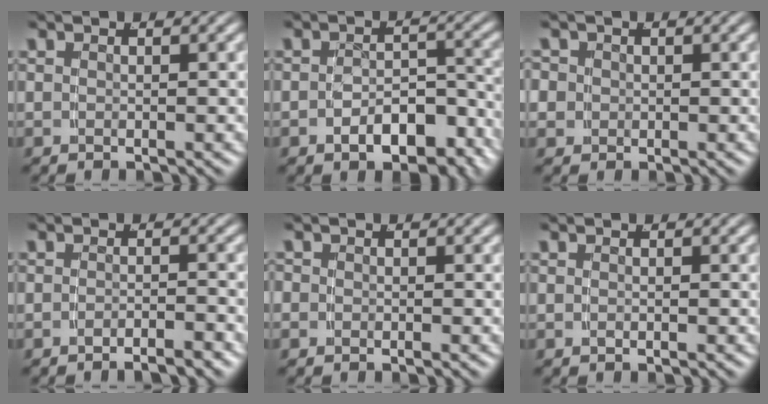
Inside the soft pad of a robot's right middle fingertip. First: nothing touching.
{"total": 5.3, "force": [-3.8, 2.5, 2.7], "torque": [-0.030, -0.009, -0.055]}
{"total": 3.3, "force": [0.0, 3.2, 1.0], "torque": [-0.032, -0.008, -0.003]}
{"total": 2.4, "force": [-2.3, 0.0, 0.8], "torque": [-0.006, 0.008, -0.045]}
{"total": 1.0, "force": [-0.4, 0.9, 0.1], "torque": [-0.004, -0.001, -0.012]}
{"total": 0.0}